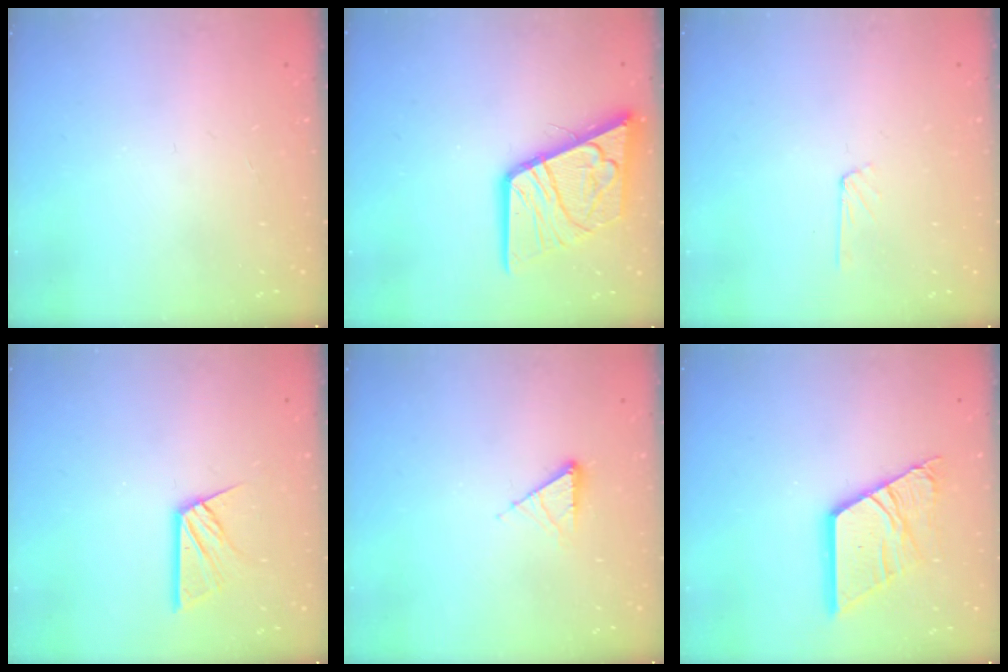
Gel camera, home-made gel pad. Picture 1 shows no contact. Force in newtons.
{"total": 19.6, "press": 19.4, "slide": 2.4}
{"total": 2.9, "press": 2.9, "slide": 0.3}
{"total": 10.1, "press": 10.0, "slide": 1.0}
{"total": 5.2, "press": 5.2, "slide": 0.8}
{"total": 15.1, "press": 15.1, "slide": 1.2}